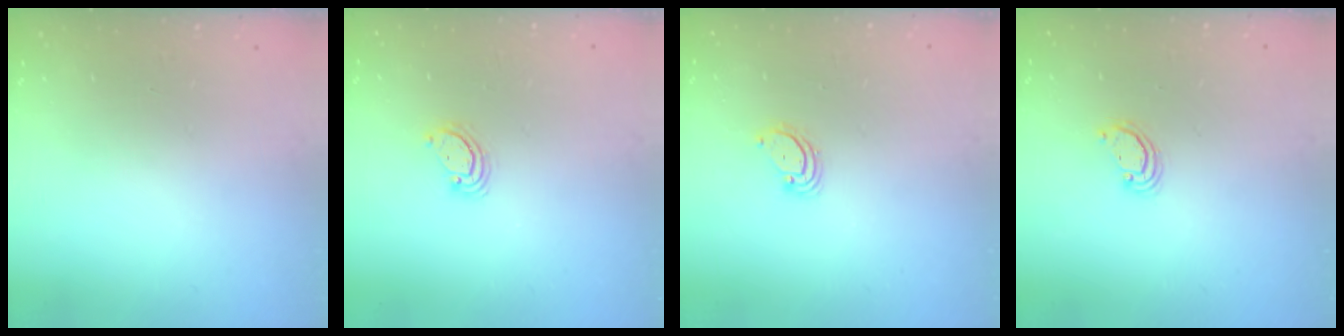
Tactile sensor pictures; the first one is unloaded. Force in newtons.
{"total": 2.6, "press": 2.6, "slide": 0.3}
{"total": 2.8, "press": 2.8, "slide": 0.2}
{"total": 2.0, "press": 2.0, "slide": 0.2}